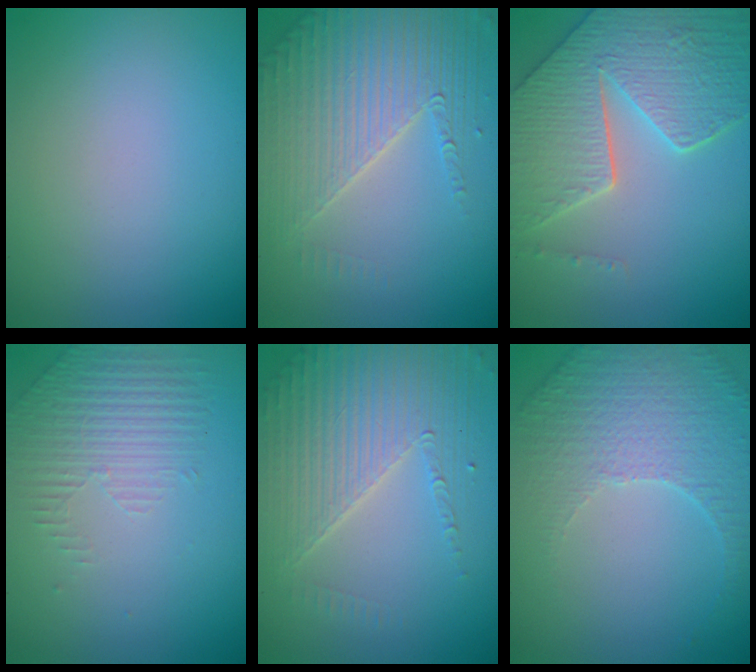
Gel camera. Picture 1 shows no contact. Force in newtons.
{"total": 4.8, "press": 4.3, "slide": 2.2}
{"total": 8.1, "press": 6.1, "slide": 5.4}
{"total": 1.5, "press": 0.9, "slide": 1.2}
{"total": 5.1, "press": 4.2, "slide": 2.9}
{"total": 5.3, "press": 3.6, "slide": 3.9}